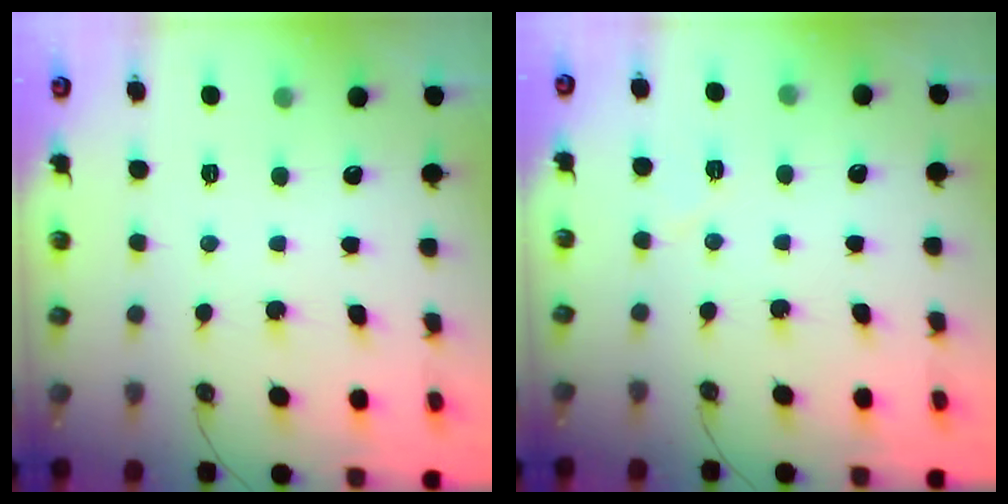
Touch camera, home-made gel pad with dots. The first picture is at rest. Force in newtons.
{"total": 4.9, "press": 4.3, "slide": 2.3}